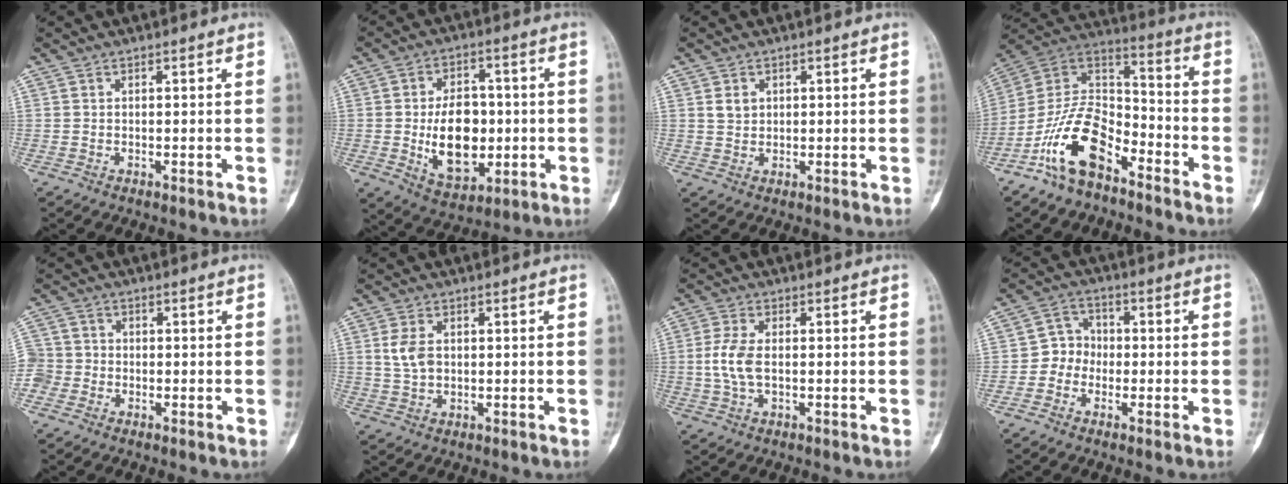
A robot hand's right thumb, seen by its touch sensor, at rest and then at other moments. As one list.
[{"total": 13.8, "force": [-1.3, 9.1, 10.4], "torque": [-0.131, 0.002, -0.009]}, {"total": 2.3, "force": [0.8, 1.8, 1.1], "torque": [-0.012, -0.004, 0.018]}, {"total": 16.0, "force": [-9.4, 8.2, 9.9], "torque": [-0.173, 0.083, -0.184]}, {"total": 5.1, "force": [-1.8, 4.6, 1.1], "torque": [-0.019, 0.013, -0.039]}, {"total": 4.4, "force": [0.8, 2.9, 3.2], "torque": [-0.061, 0.002, 0.019]}, {"total": 5.5, "force": [-0.2, 2.7, 4.7], "torque": [-0.115, 0.005, -0.008]}, {"total": 5.1, "force": [-1.4, 4.6, 1.9], "torque": [0.000, 0.019, -0.041]}]